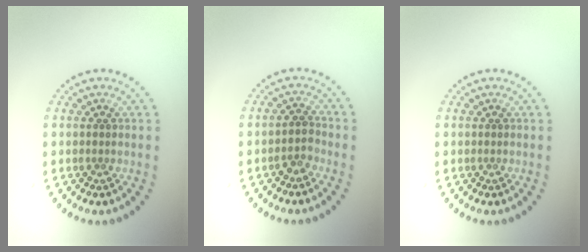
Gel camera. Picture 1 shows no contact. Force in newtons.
{"total": 1.6, "press": 1.2, "slide": 1.1}
{"total": 0.0}